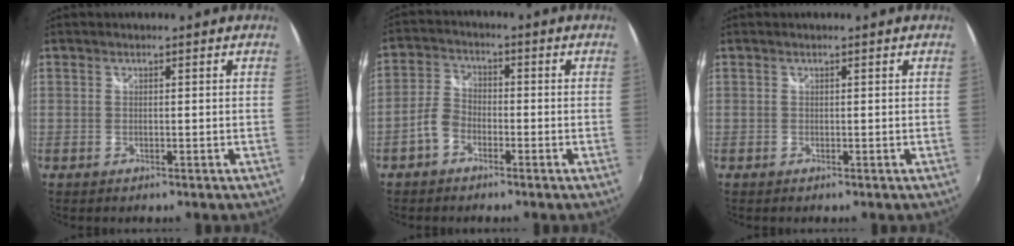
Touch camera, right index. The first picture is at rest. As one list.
[{"total": 4.6, "force": [-2.6, 3.0, 2.4], "torque": [-0.052, 0.015, -0.051]}, {"total": 0.0}]